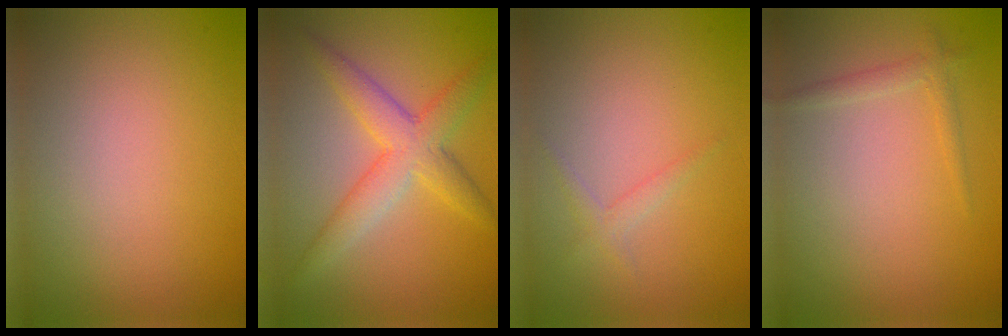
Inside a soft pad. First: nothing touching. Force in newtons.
{"total": 4.7, "press": 4.7, "slide": 0.1}
{"total": 1.1, "press": 1.1, "slide": 0.1}
{"total": 1.2, "press": 1.2, "slide": 0.0}